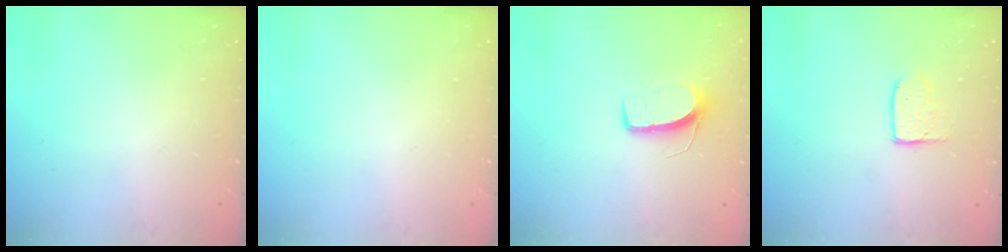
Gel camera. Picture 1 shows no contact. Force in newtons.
{"total": 0.0}
{"total": 7.8, "press": 7.8, "slide": 0.5}
{"total": 4.0, "press": 4.0, "slide": 0.4}